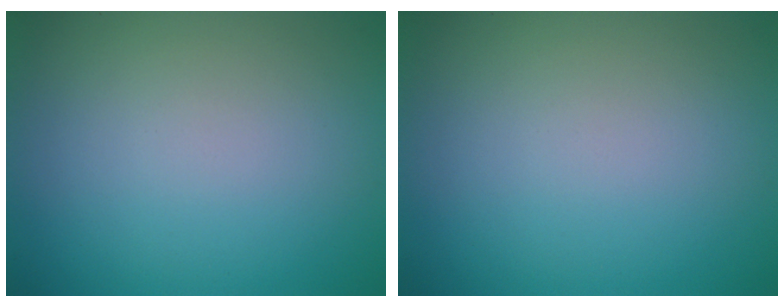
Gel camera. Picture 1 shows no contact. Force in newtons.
{"total": 0.0}